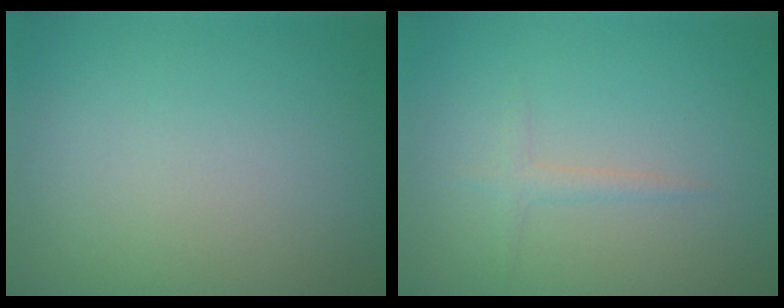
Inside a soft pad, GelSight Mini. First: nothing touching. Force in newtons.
{"total": 1.3, "press": 1.3, "slide": 0.0}